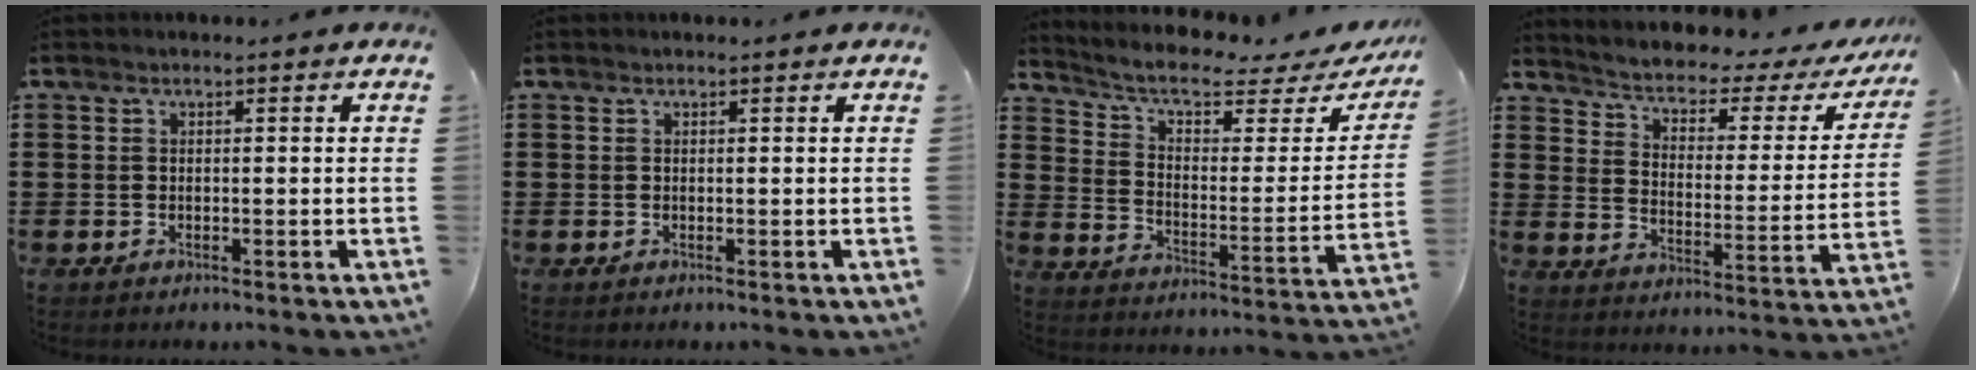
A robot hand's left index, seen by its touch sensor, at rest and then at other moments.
{"total": 0.0}
{"total": 5.9, "force": [4.4, 1.7, 3.5], "torque": [-0.092, -0.030, 0.071]}
{"total": 2.5, "force": [1.5, 0.9, 1.7], "torque": [-0.048, -0.021, 0.013]}